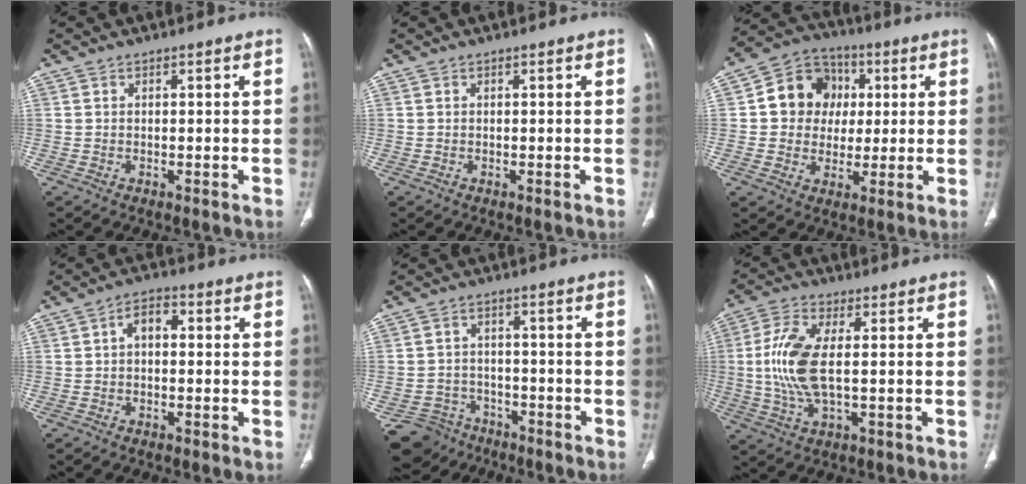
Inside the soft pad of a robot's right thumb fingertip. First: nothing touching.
{"total": 0.0}
{"total": 12.0, "force": [1.9, 10.6, 5.1], "torque": [-0.042, 0.010, 0.025]}
{"total": 4.4, "force": [0.4, 2.7, 3.5], "torque": [-0.038, 0.012, -0.005]}
{"total": 9.2, "force": [-6.5, 6.4, 0.4], "torque": [-0.008, 0.058, -0.099]}
{"total": 10.6, "force": [0.4, 4.3, 9.7], "torque": [-0.222, 0.003, 0.006]}